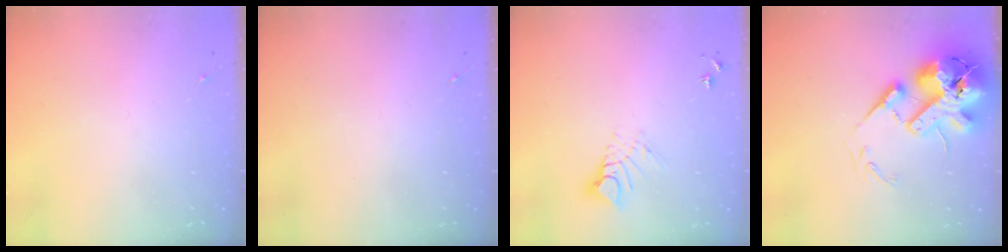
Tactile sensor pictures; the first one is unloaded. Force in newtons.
{"total": 0.0}
{"total": 7.7, "press": 7.7, "slide": 0.7}
{"total": 23.0, "press": 22.7, "slide": 3.8}